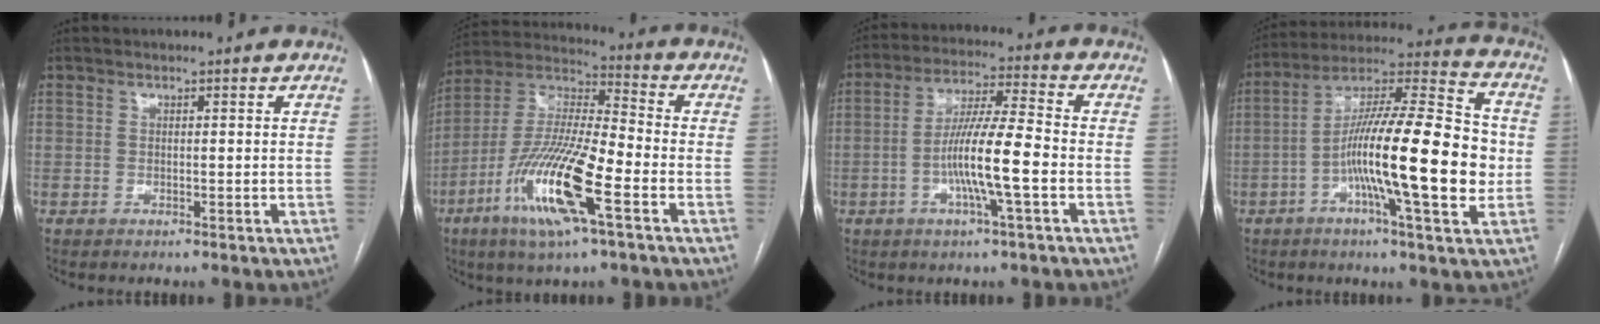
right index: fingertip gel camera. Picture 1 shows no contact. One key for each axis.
{"total": 17.2, "fx": -7.1, "fy": 2.3, "fz": 15.5, "tx": -0.316, "ty": -0.018, "tz": -0.135}
{"total": 10.8, "fx": -2.8, "fy": 0.3, "fz": 10.5, "tx": -0.197, "ty": 0.002, "tz": -0.057}
{"total": 20.7, "fx": -3.2, "fy": 2.2, "fz": 20.3, "tx": -0.336, "ty": 0.007, "tz": -0.060}